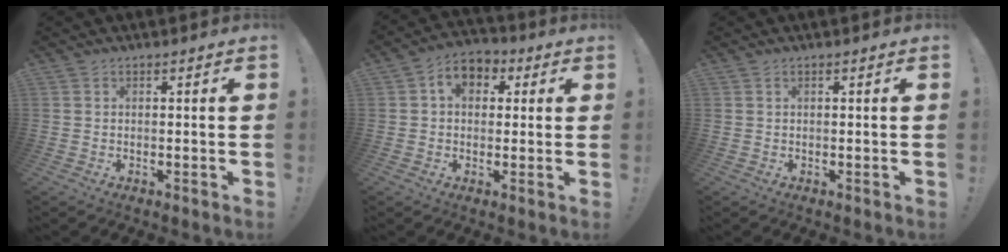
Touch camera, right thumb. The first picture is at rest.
{"total": 7.2, "force": [1.9, 5.5, 4.3], "torque": [-0.065, 0.006, 0.034]}
{"total": 0.0}